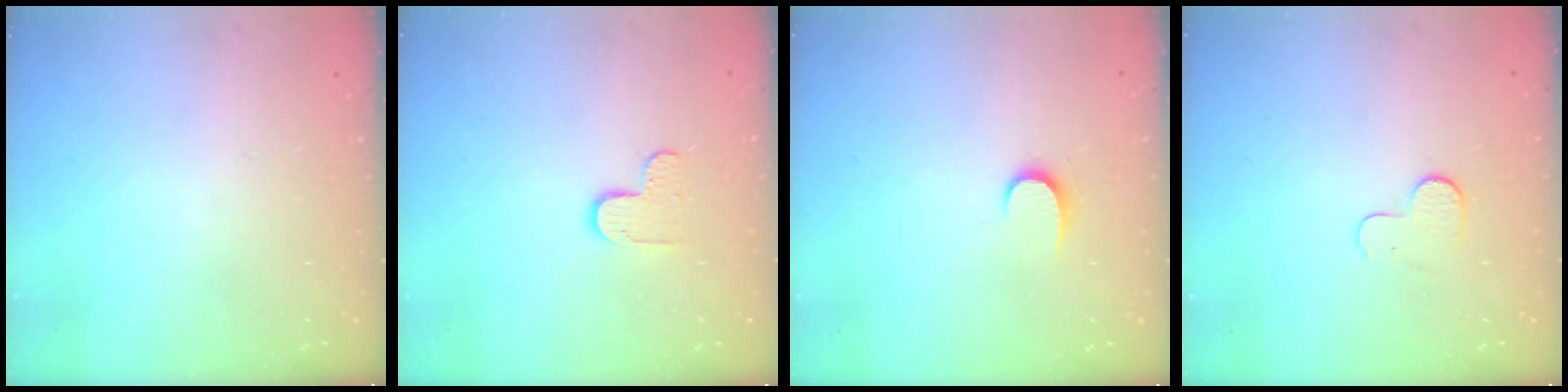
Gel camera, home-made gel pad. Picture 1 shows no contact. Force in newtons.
{"total": 6.1, "press": 6.1, "slide": 0.4}
{"total": 6.6, "press": 6.6, "slide": 0.7}
{"total": 4.6, "press": 4.6, "slide": 0.4}